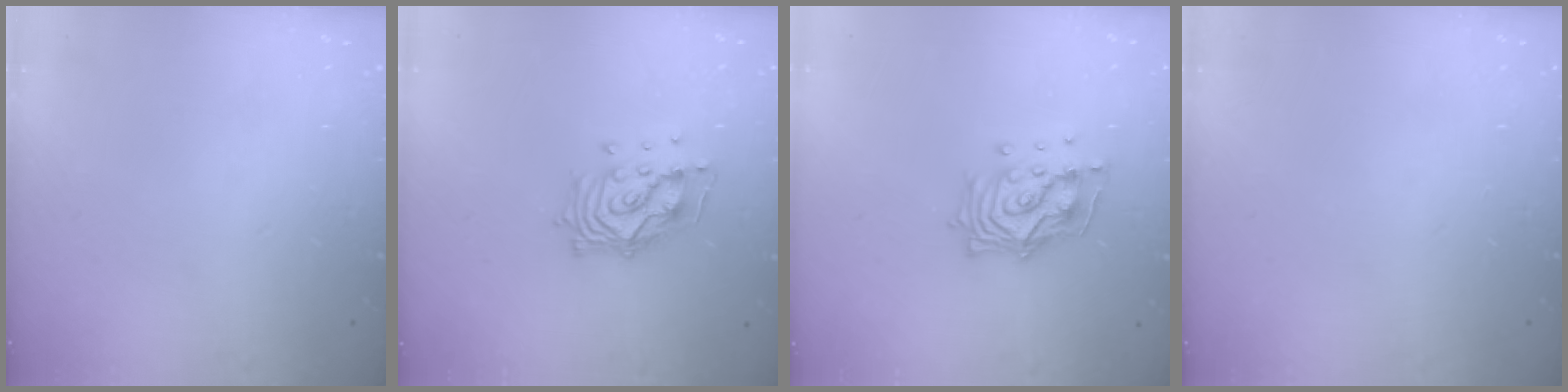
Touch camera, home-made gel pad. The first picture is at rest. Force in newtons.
{"total": 12.3, "press": 12.2, "slide": 1.7}
{"total": 12.9, "press": 12.7, "slide": 2.2}
{"total": 0.0}